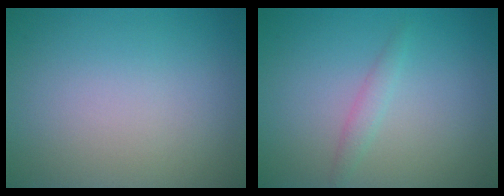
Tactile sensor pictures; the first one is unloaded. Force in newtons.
{"total": 1.2, "press": 1.2, "slide": 0.1}